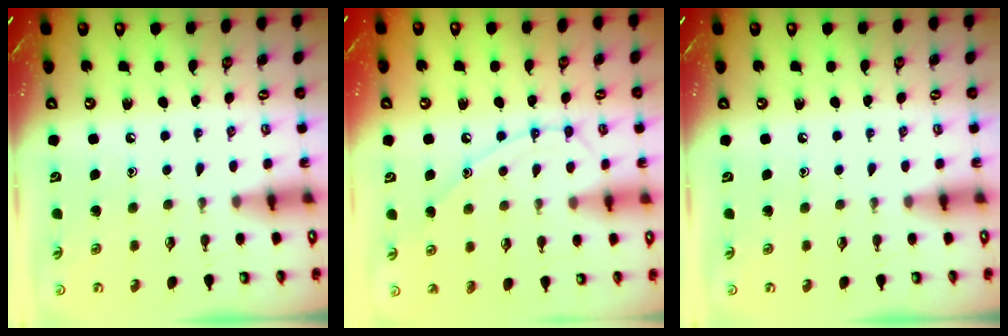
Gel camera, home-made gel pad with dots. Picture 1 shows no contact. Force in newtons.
{"total": 10.4, "press": 10.4, "slide": 0.7}
{"total": 0.0}